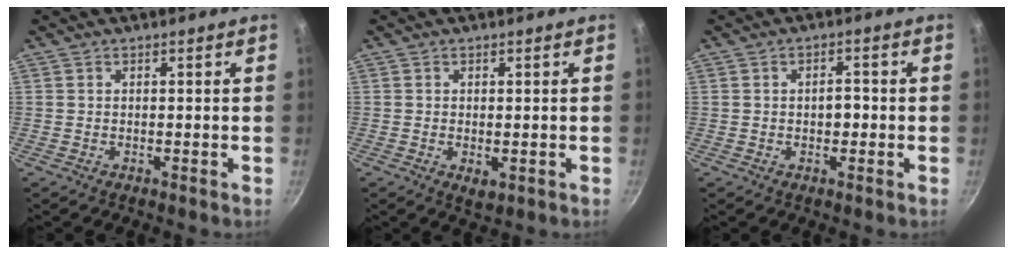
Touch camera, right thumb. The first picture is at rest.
{"total": 2.2, "force": [-0.4, 1.1, 1.8], "torque": [-0.028, -0.006, -0.002]}
{"total": 2.9, "force": [-0.2, 1.8, 2.3], "torque": [-0.026, 0.008, -0.004]}